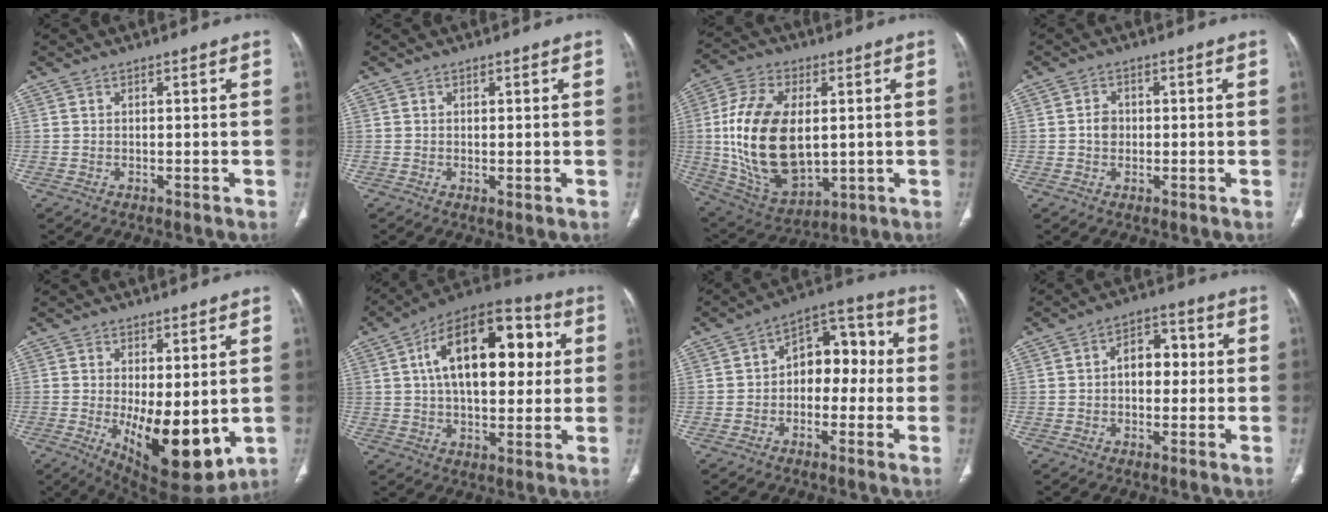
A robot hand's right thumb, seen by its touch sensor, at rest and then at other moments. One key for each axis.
{"total": 0.8, "fx": -0.1, "fy": 0.3, "fz": 0.8, "tx": -0.018, "ty": -0.005, "tz": 0.000}
{"total": 21.5, "fx": 1.0, "fy": 12.5, "fz": 17.4, "tx": -0.332, "ty": -0.010, "tz": 0.035}
{"total": 2.6, "fx": -0.1, "fy": 2.2, "fz": 1.4, "tx": -0.013, "ty": 0.007, "tz": -0.006}
{"total": 13.4, "fx": -1.7, "fy": 5.6, "fz": 12.1, "tx": -0.171, "ty": -0.031, "tz": -0.006}
{"total": 22.0, "fx": 4.8, "fy": 11.6, "fz": 18.1, "tx": -0.252, "ty": 0.018, "tz": 0.064}
{"total": 11.1, "fx": -0.1, "fy": 7.4, "fz": 8.3, "tx": -0.075, "ty": 0.042, "tz": -0.017}
{"total": 7.1, "fx": 0.4, "fy": 4.7, "fz": 5.3, "tx": -0.053, "ty": 0.022, "tz": -0.001}